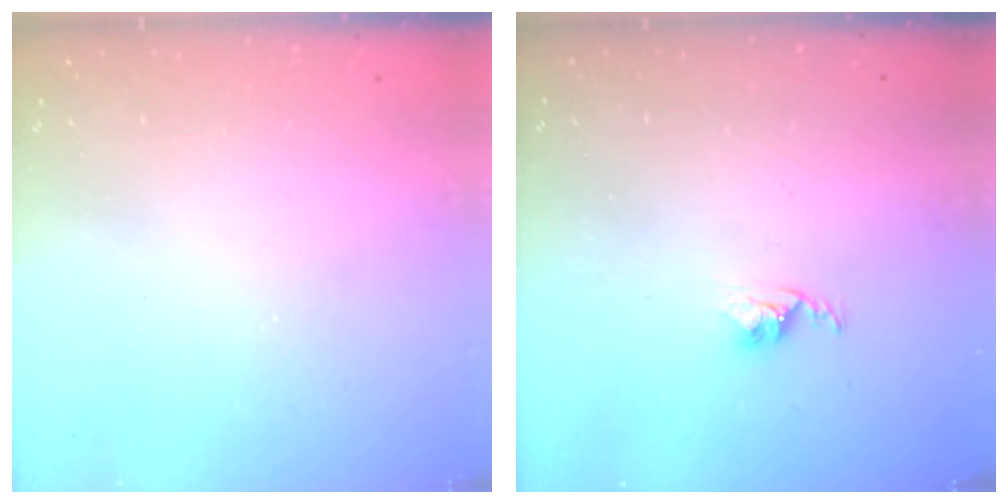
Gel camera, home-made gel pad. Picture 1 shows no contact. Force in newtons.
{"total": 2.9, "press": 2.9, "slide": 0.4}